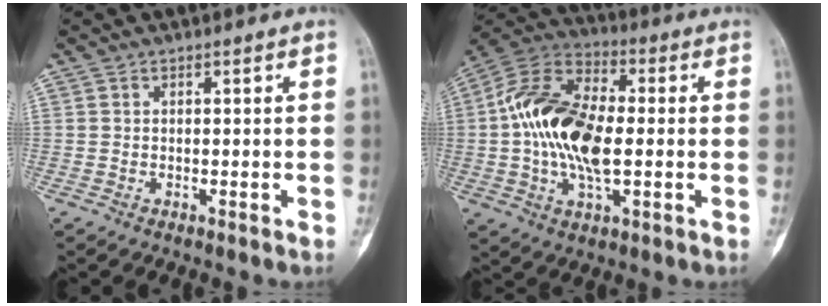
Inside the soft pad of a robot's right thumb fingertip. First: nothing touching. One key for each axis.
{"total": 18.7, "fx": -0.2, "fy": 9.6, "fz": 16.1, "tx": -0.310, "ty": 0.020, "tz": -0.010}